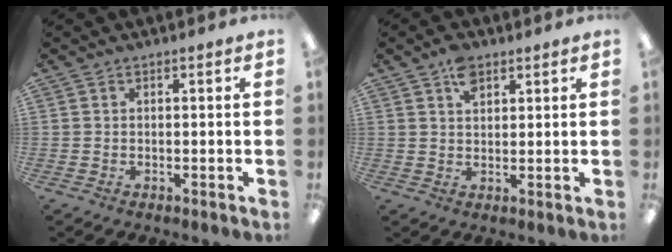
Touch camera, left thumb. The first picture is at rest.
{"total": 4.7, "force": [2.8, 2.7, 2.7], "torque": [-0.044, -0.004, 0.050]}